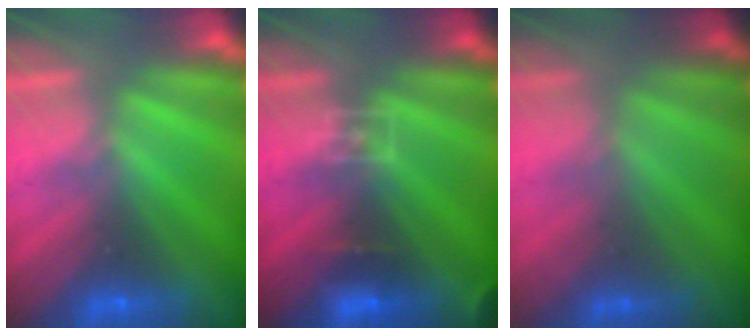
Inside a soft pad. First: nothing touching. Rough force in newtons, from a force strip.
{"total": 3.0}
{"total": 1.8}